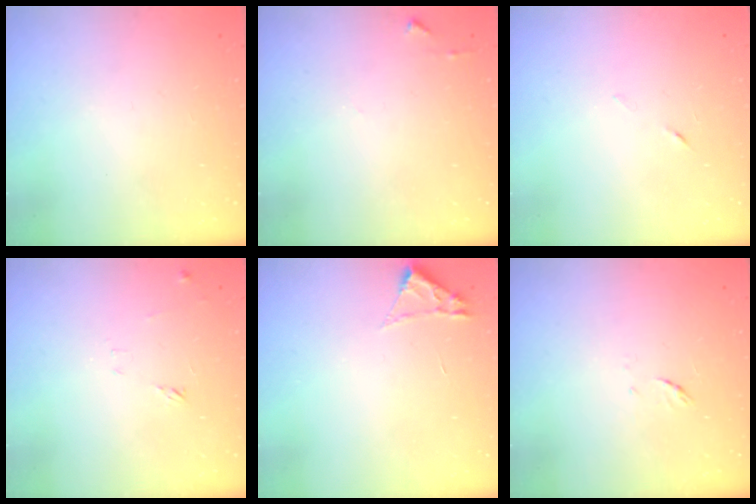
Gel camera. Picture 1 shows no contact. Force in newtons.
{"total": 5.1, "press": 5.1, "slide": 0.6}
{"total": 4.5, "press": 4.5, "slide": 0.6}
{"total": 9.4, "press": 9.4, "slide": 0.6}
{"total": 1.8, "press": 1.8, "slide": 0.2}
{"total": 4.8, "press": 4.6, "slide": 1.3}